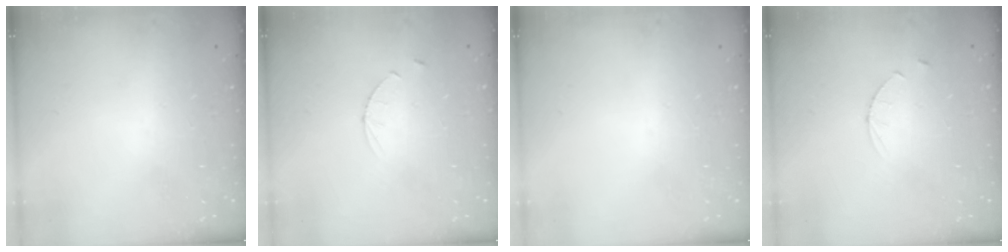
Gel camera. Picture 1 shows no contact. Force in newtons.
{"total": 3.0, "press": 2.9, "slide": 0.4}
{"total": 0.0}
{"total": 3.0, "press": 2.9, "slide": 0.4}